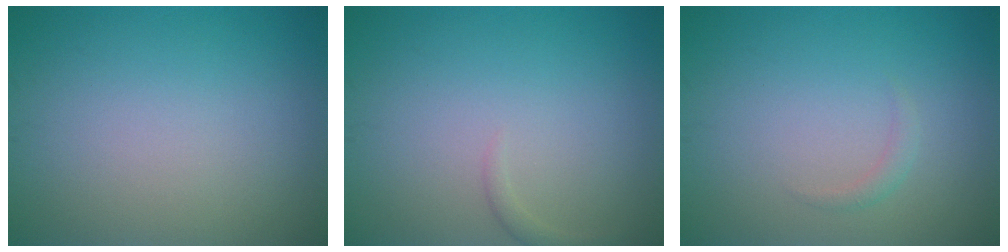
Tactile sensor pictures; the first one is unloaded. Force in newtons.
{"total": 0.8, "press": 0.8, "slide": 0.1}
{"total": 0.9, "press": 0.9, "slide": 0.1}